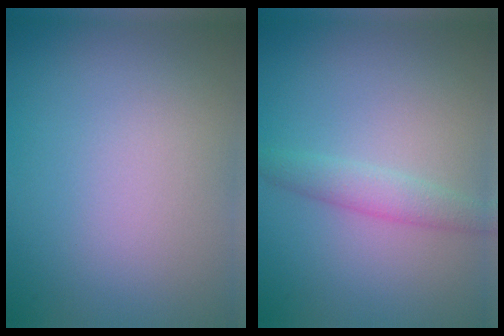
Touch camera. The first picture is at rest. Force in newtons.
{"total": 2.2, "press": 2.2, "slide": 0.0}